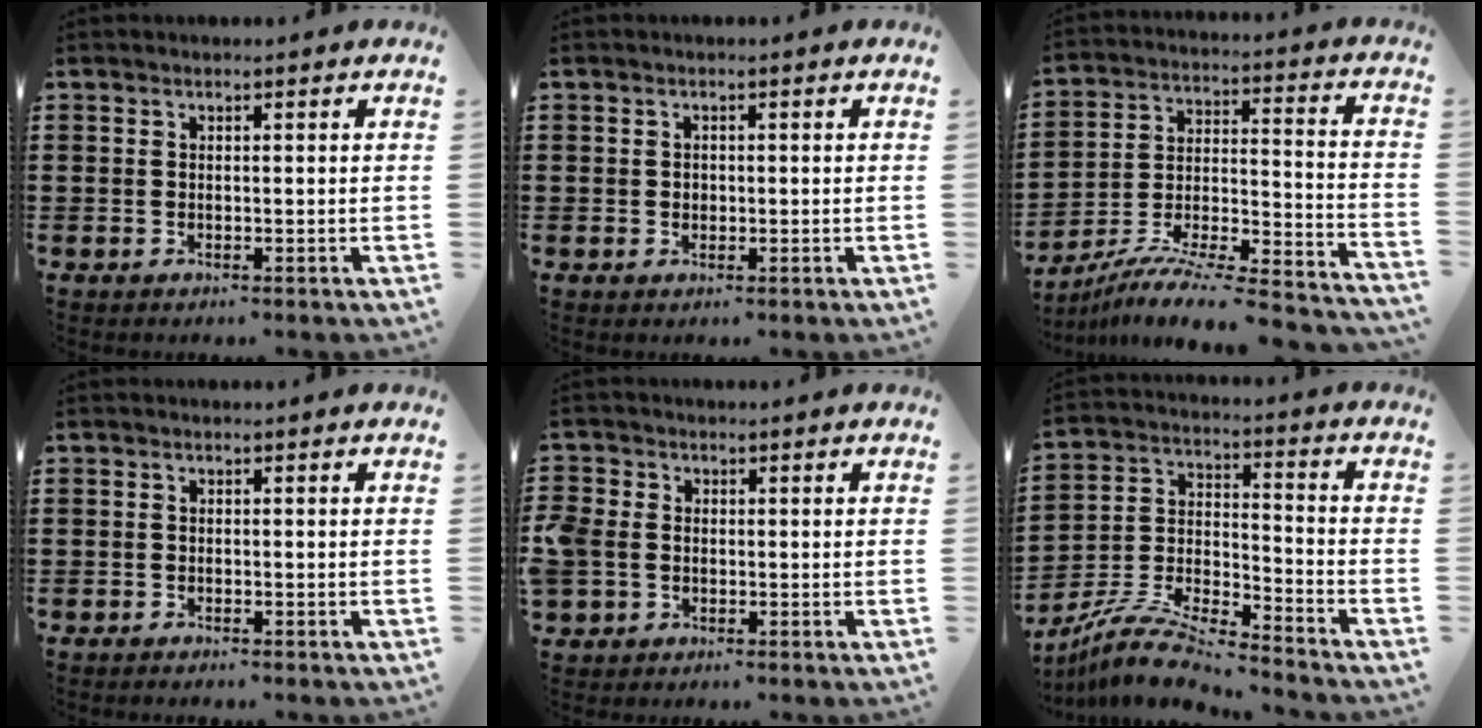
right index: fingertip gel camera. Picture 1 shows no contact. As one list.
[{"total": 0.5, "force": [0.0, 0.5, 0.2], "torque": [-0.005, 0.002, 0.000]}, {"total": 7.6, "force": [-6.8, 0.1, 3.4], "torque": [-0.056, -0.005, -0.140]}, {"total": 0.9, "force": [-0.9, 0.1, -0.1], "torque": [-0.001, 0.002, -0.019]}, {"total": 2.8, "force": [-0.8, 2.3, 1.3], "torque": [-0.044, 0.002, -0.021]}, {"total": 9.1, "force": [-8.6, 0.7, 2.9], "torque": [-0.064, 0.005, -0.176]}]